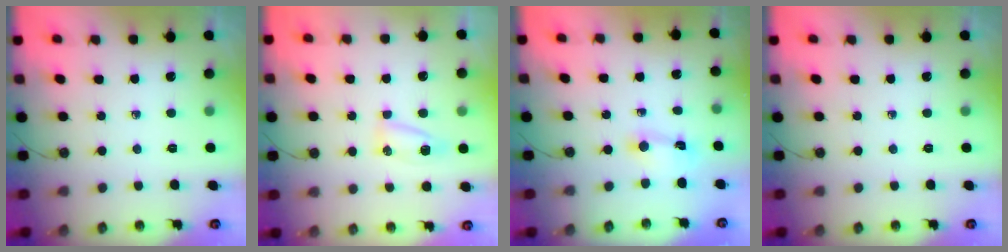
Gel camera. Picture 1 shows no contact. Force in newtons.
{"total": 5.8, "press": 5.6, "slide": 1.6}
{"total": 2.0, "press": 2.0, "slide": 0.4}
{"total": 0.0}